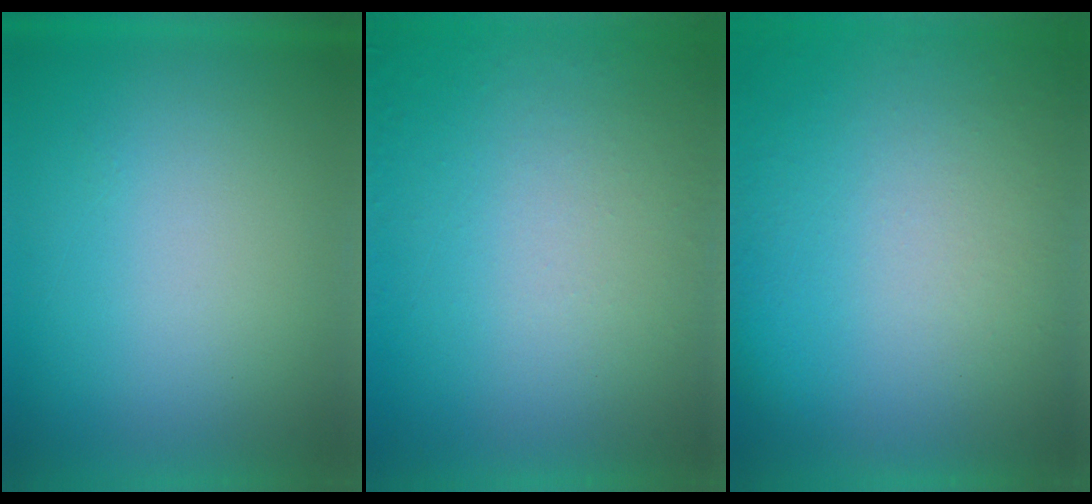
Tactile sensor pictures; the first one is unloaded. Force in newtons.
{"total": 4.7}
{"total": 5.8}